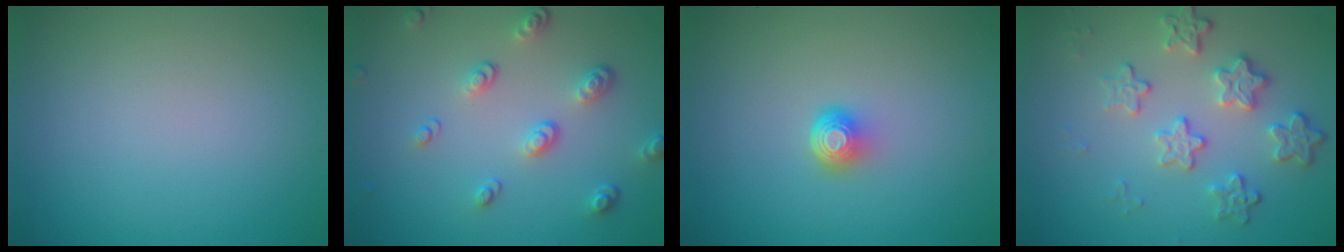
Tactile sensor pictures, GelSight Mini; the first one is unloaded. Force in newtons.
{"total": 3.4, "press": 2.6, "slide": 2.2}
{"total": 2.0, "press": 1.3, "slide": 1.6}
{"total": 3.9, "press": 3.2, "slide": 2.2}